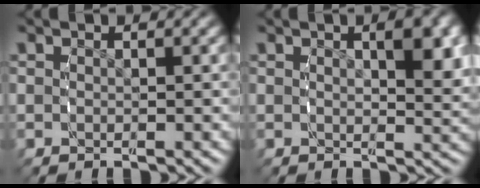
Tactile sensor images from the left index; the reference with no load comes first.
{"total": 3.0, "force": [0.8, 0.7, 2.8], "torque": [-0.029, -0.007, 0.020]}